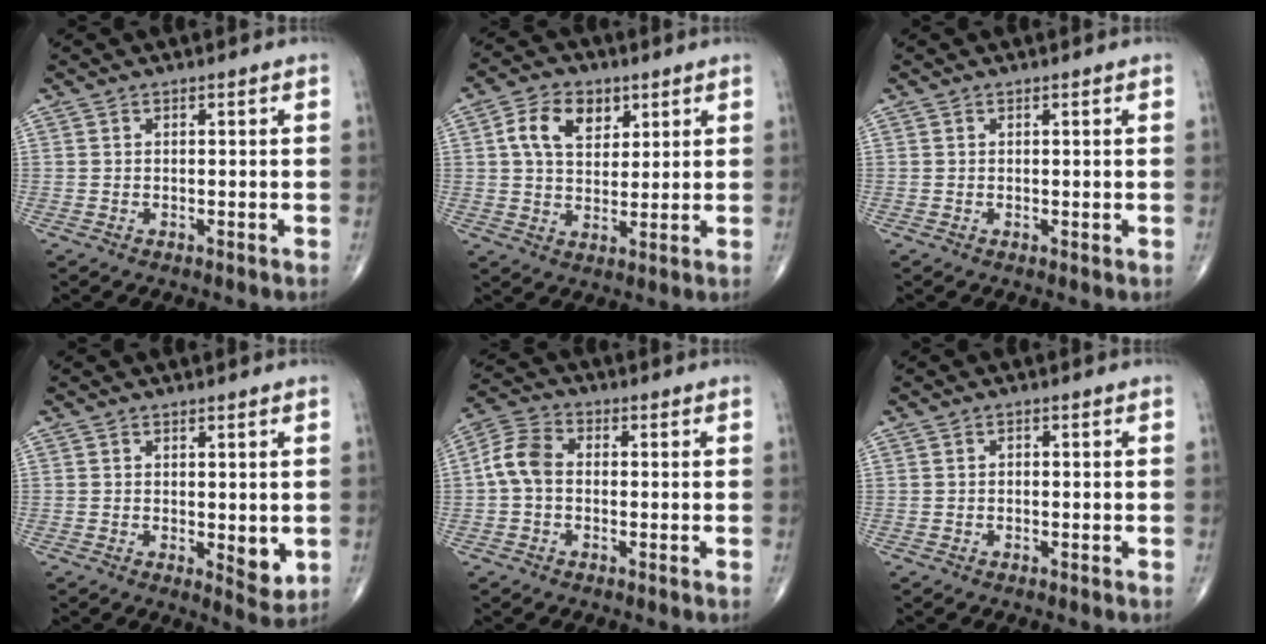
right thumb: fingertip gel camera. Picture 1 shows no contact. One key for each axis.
{"total": 9.1, "fx": 3.4, "fy": 6.1, "fz": 5.8, "tx": -0.080, "ty": -0.007, "tz": 0.057}
{"total": 0.0}
{"total": 4.3, "fx": -0.3, "fy": 1.8, "fz": 3.9, "tx": -0.042, "ty": -0.013, "tz": 0.000}
{"total": 6.5, "fx": -0.4, "fy": 4.5, "fz": 4.6, "tx": -0.089, "ty": 0.020, "tz": -0.021}
{"total": 0.6, "fx": -0.1, "fy": 0.4, "fz": 0.4, "tx": -0.005, "ty": 0.002, "tz": -0.005}